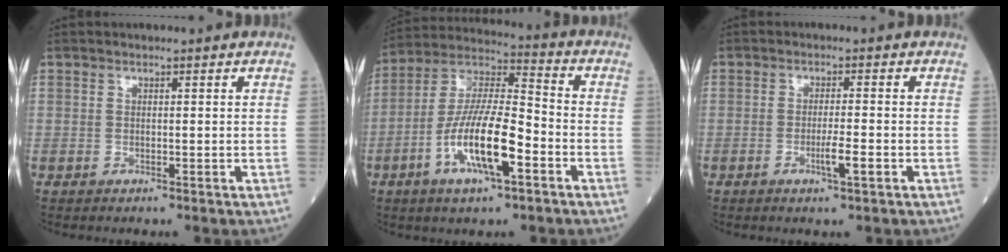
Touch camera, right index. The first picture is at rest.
{"total": 14.0, "force": [-5.0, 2.9, 12.7], "torque": [-0.252, -0.001, -0.091]}
{"total": 3.1, "force": [-1.2, -0.1, 2.8], "torque": [-0.050, -0.003, -0.019]}